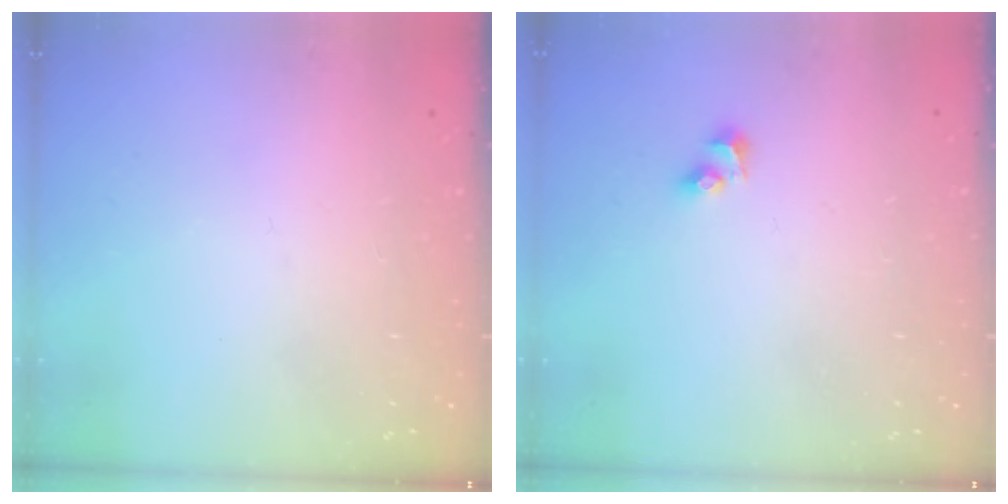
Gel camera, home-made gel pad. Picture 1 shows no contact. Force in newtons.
{"total": 2.8, "press": 2.5, "slide": 1.2}